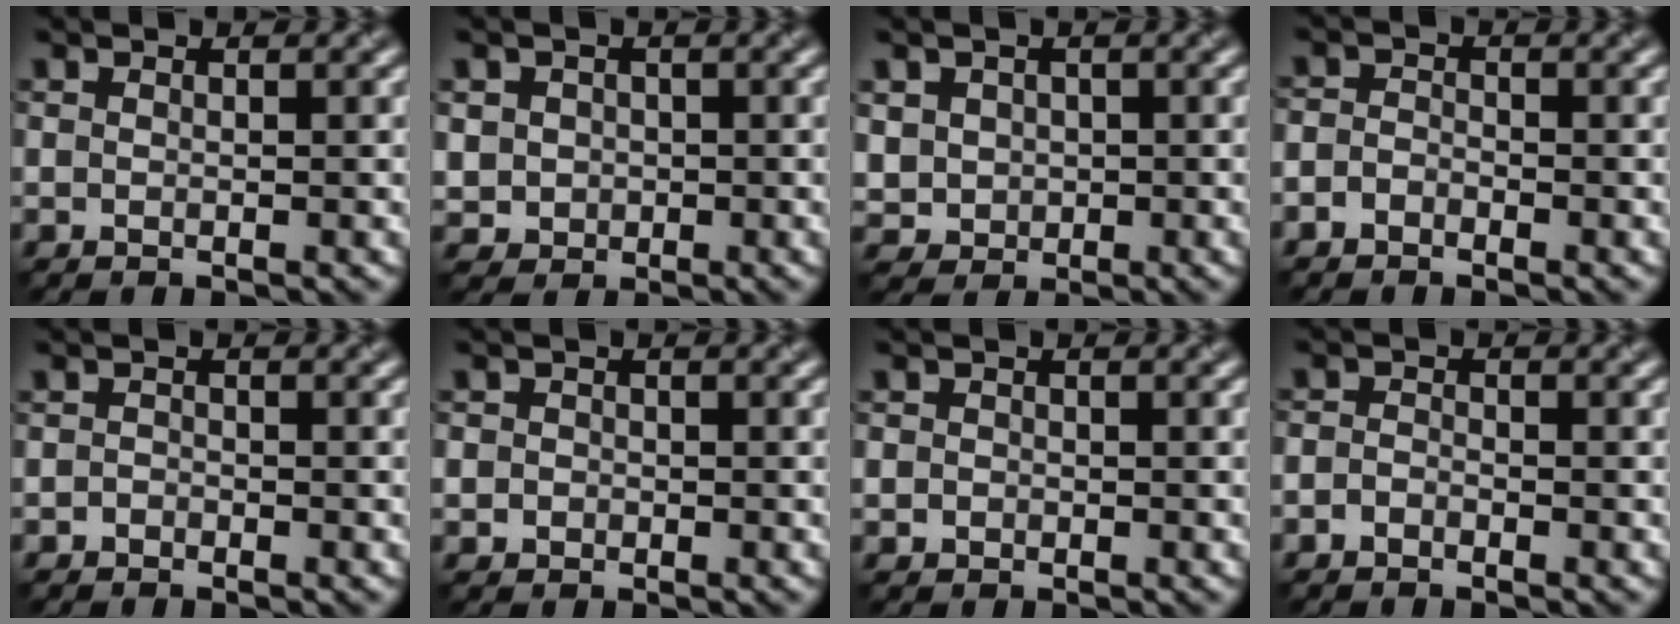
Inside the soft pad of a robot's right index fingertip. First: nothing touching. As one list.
[{"total": 2.1, "force": [0.1, 2.0, 0.5], "torque": [-0.001, -0.002, 0.008]}, {"total": 2.5, "force": [0.3, 2.4, 0.7], "torque": [-0.019, -0.002, 0.018]}, {"total": 1.4, "force": [-1.0, 0.9, 0.5], "torque": [-0.004, 0.003, -0.026]}, {"total": 0.7, "force": [-0.5, 0.4, 0.1], "torque": [0.002, -0.002, -0.010]}, {"total": 1.5, "force": [0.0, 1.5, 0.4], "torque": [0.012, 0.003, -0.011]}, {"total": 0.9, "force": [-0.1, 0.9, 0.2], "torque": [0.006, -0.005, -0.003]}, {"total": 1.1, "force": [-0.8, 0.6, 0.5], "torque": [-0.008, 0.002, -0.019]}]